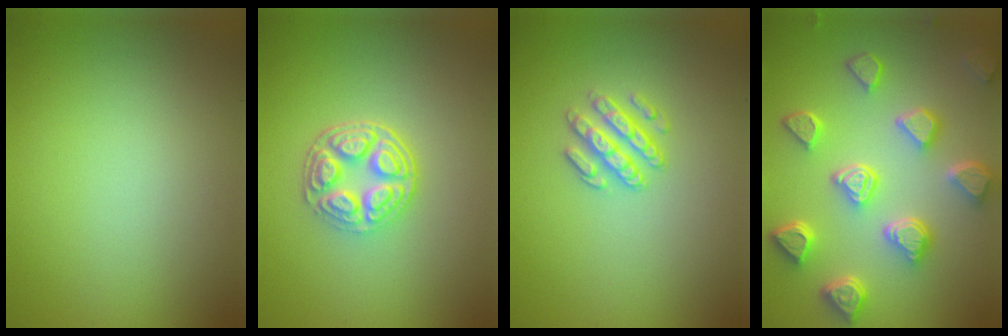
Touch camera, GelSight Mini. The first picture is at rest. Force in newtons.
{"total": 4.7, "press": 3.7, "slide": 2.9}
{"total": 2.7, "press": 2.4, "slide": 1.2}
{"total": 6.9, "press": 5.5, "slide": 4.1}